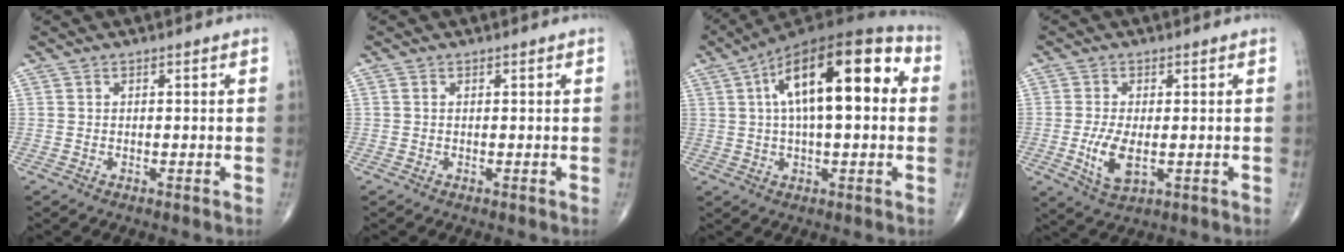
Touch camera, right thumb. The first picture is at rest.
{"total": 0.0}
{"total": 21.0, "force": [4.3, 8.4, 18.7], "torque": [-0.289, 0.035, 0.056]}
{"total": 6.4, "force": [-1.1, 3.0, 5.6], "torque": [-0.115, -0.013, -0.013]}